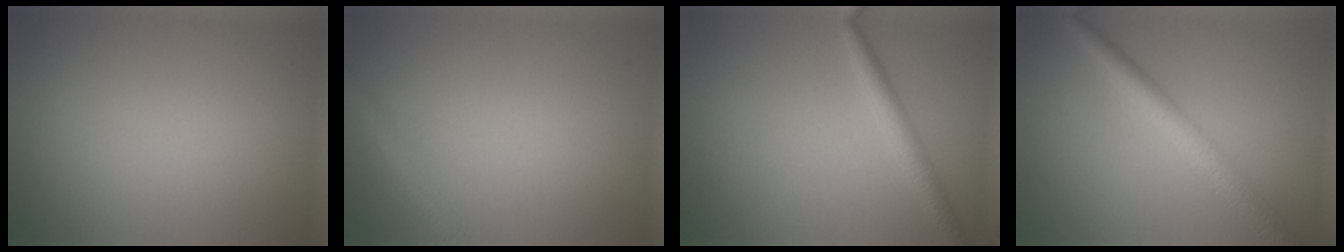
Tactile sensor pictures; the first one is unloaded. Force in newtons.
{"total": 2.1, "press": 2.1, "slide": 0.1}
{"total": 2.2, "press": 2.2, "slide": 0.0}
{"total": 3.9, "press": 3.9, "slide": 0.2}